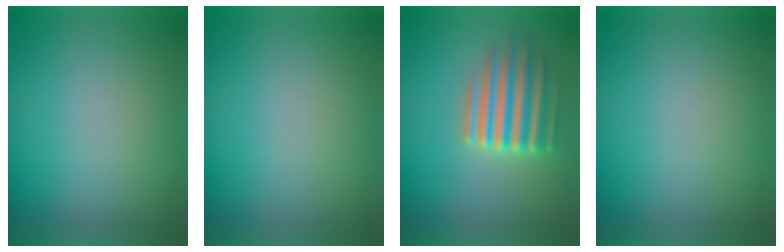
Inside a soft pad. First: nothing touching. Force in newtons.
{"total": 0.0}
{"total": 5.2}
{"total": 1.1}